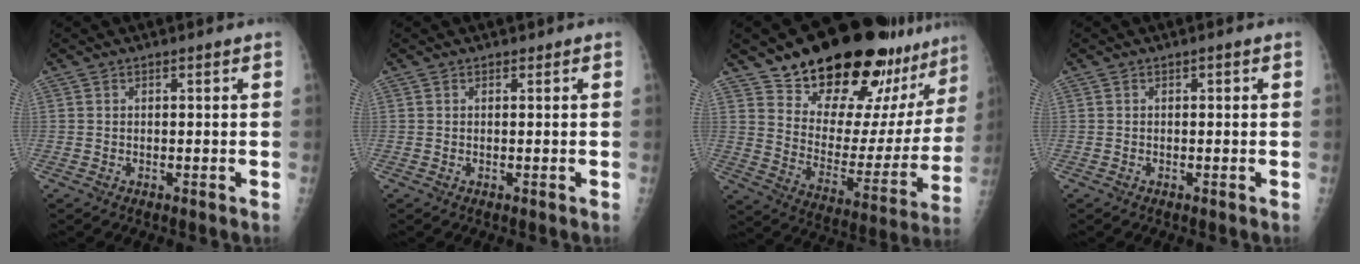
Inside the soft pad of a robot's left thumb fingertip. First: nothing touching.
{"total": 0.0}
{"total": 27.4, "force": [21.2, 10.1, 14.1], "torque": [-0.169, -0.117, 0.300]}
{"total": 0.0}